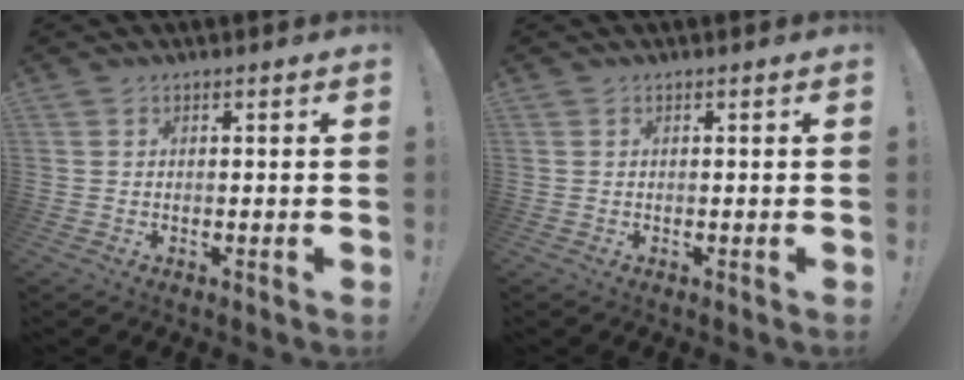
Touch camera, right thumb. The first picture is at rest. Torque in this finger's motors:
{"motor_torque": [-0.02, 0.02, -0.12, 0.14, 0.00]}